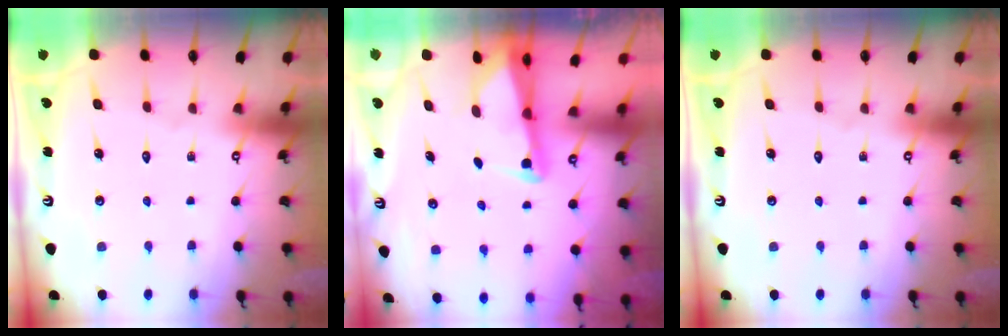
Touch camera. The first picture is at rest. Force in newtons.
{"total": 2.6, "press": 2.6, "slide": 0.3}
{"total": 0.0}